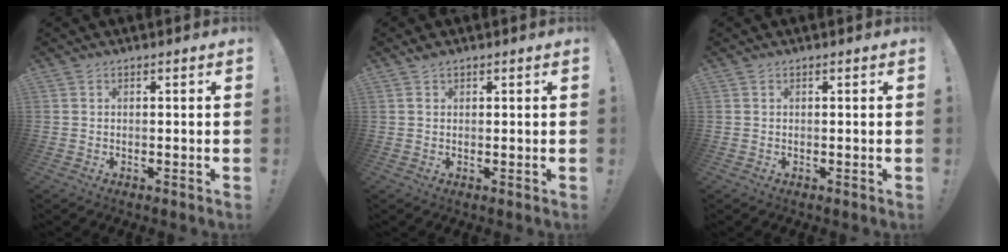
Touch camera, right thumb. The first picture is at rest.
{"total": 1.1, "force": [0.9, 0.6, 0.4], "torque": [-0.007, 0.001, 0.016]}
{"total": 0.0}